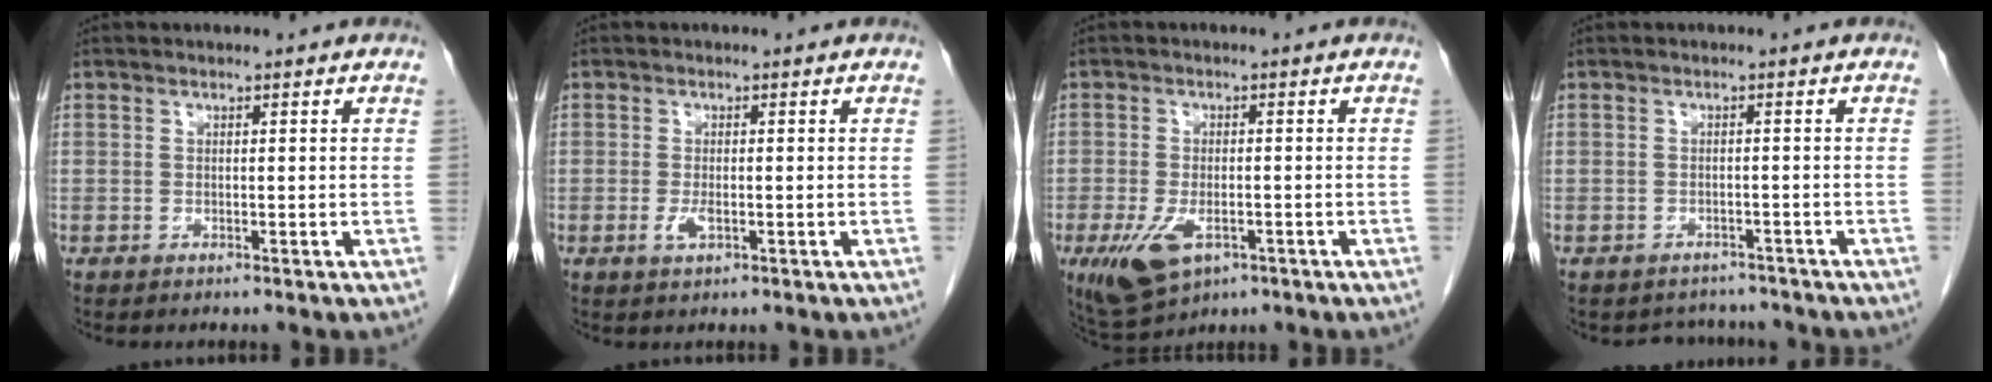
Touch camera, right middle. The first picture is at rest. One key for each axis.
{"total": 1.9, "fx": -0.6, "fy": 0.7, "fz": 1.7, "tx": -0.034, "ty": -0.002, "tz": -0.007}
{"total": 7.5, "fx": -3.5, "fy": 3.7, "fz": 5.5, "tx": -0.107, "ty": -0.012, "tz": -0.048}
{"total": 4.0, "fx": -3.6, "fy": 1.6, "fz": -0.3, "tx": 0.002, "ty": 0.006, "tz": -0.048}